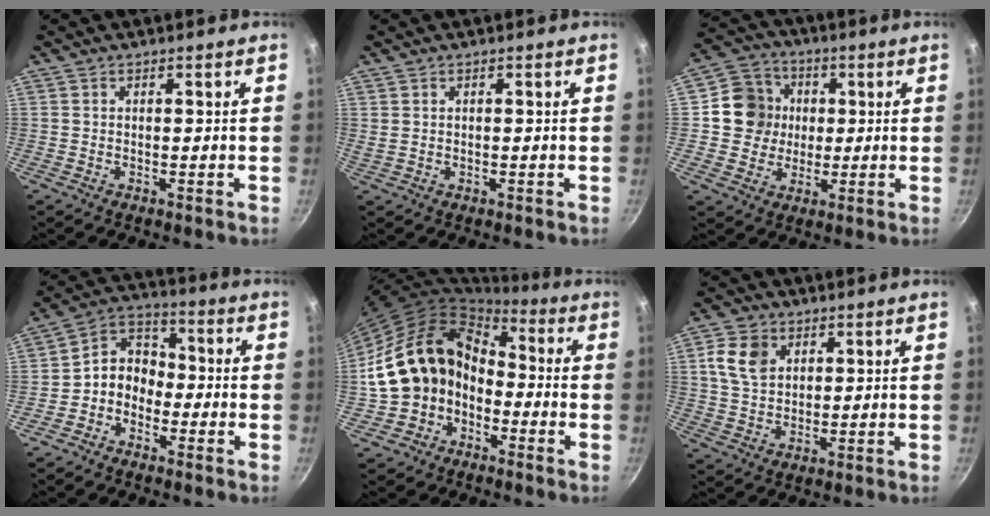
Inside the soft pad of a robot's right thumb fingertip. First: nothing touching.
{"total": 0.6, "force": [0.3, 0.4, 0.4], "torque": [-0.007, 0.002, 0.006]}
{"total": 10.2, "force": [1.0, 9.5, 3.5], "torque": [-0.026, 0.016, 0.007]}
{"total": 7.8, "force": [-2.5, 6.3, 3.9], "torque": [-0.033, 0.045, -0.068]}
{"total": 14.7, "force": [-3.3, 11.8, 8.0], "torque": [-0.114, 0.062, -0.058]}
{"total": 7.8, "force": [2.8, 5.7, 4.5], "torque": [-0.070, -0.002, 0.052]}